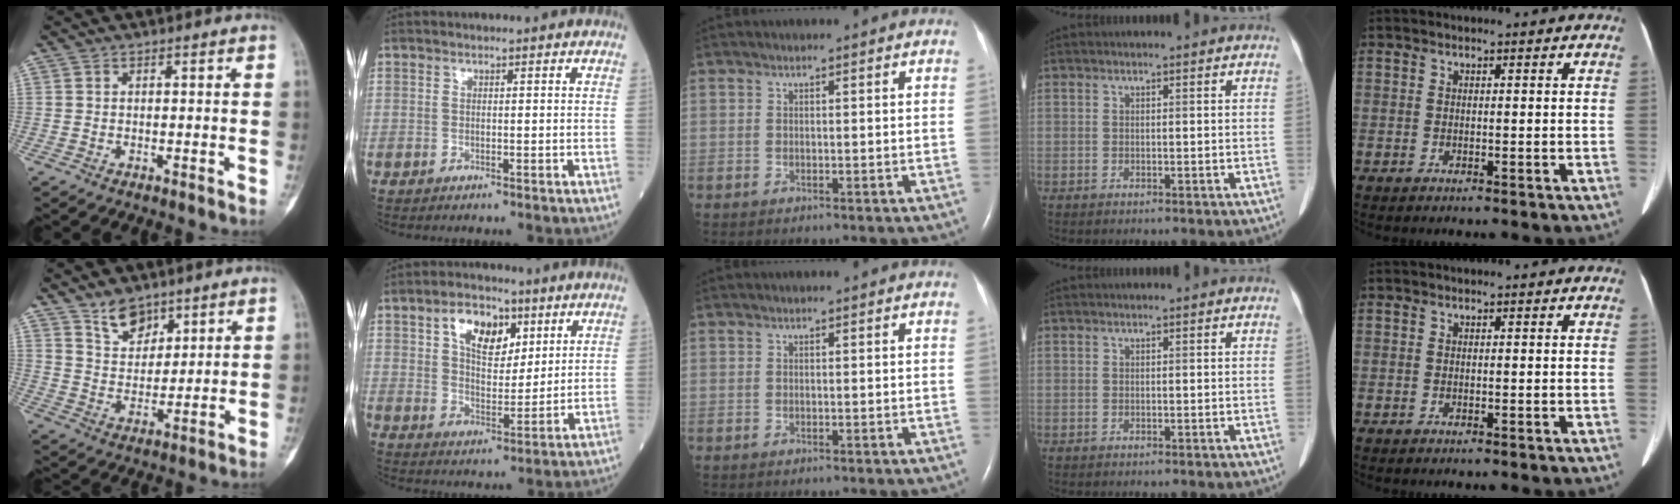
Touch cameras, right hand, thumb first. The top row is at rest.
{"thumb": {"total": 6.8, "force": [5.0, 3.9, 2.6], "torque": [-0.019, -0.040, 0.097]}, "index": {"total": 9.1, "force": [4.3, 5.0, 6.3], "torque": [-0.110, 0.016, 0.077]}}